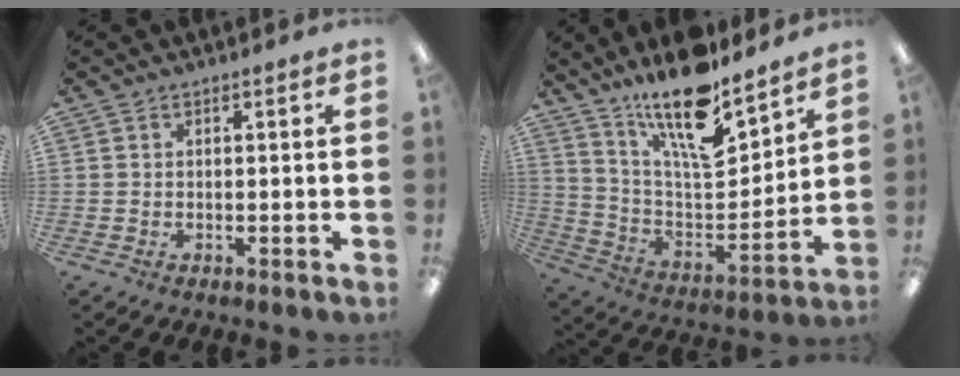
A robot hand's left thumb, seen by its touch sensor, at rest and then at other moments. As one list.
[{"total": 19.7, "force": [14.9, 5.6, 11.6], "torque": [-0.200, -0.104, 0.253]}]